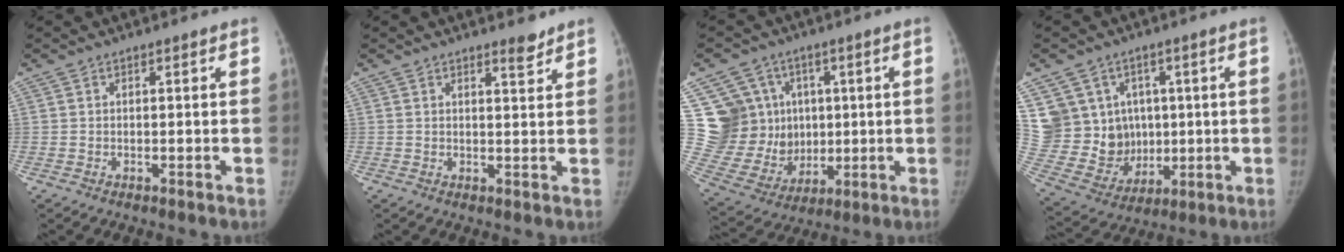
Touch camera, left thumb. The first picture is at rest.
{"total": 2.3, "force": [1.9, 0.5, 1.0], "torque": [-0.008, -0.018, 0.029]}
{"total": 16.7, "force": [4.2, 14.9, 6.4], "torque": [-0.079, 0.013, 0.108]}
{"total": 15.9, "force": [3.6, 14.2, 6.2], "torque": [-0.081, 0.012, 0.104]}